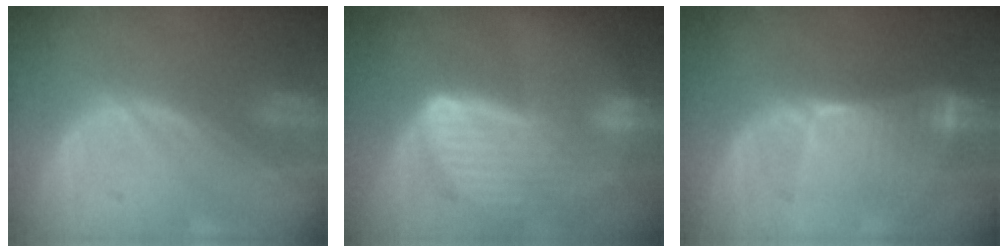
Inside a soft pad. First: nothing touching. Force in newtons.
{"total": 9.1, "press": 8.0, "slide": 4.5}
{"total": 6.6, "press": 6.6, "slide": 0.6}